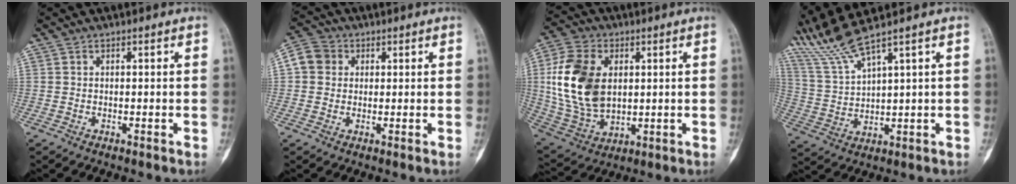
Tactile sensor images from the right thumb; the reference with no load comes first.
{"total": 6.8, "force": [1.4, 6.1, 2.6], "torque": [-0.039, 0.011, 0.019]}
{"total": 18.1, "force": [2.4, 12.1, 13.2], "torque": [-0.250, -0.007, 0.056]}
{"total": 8.4, "force": [7.2, -0.8, 4.1], "torque": [-0.102, -0.029, 0.164]}